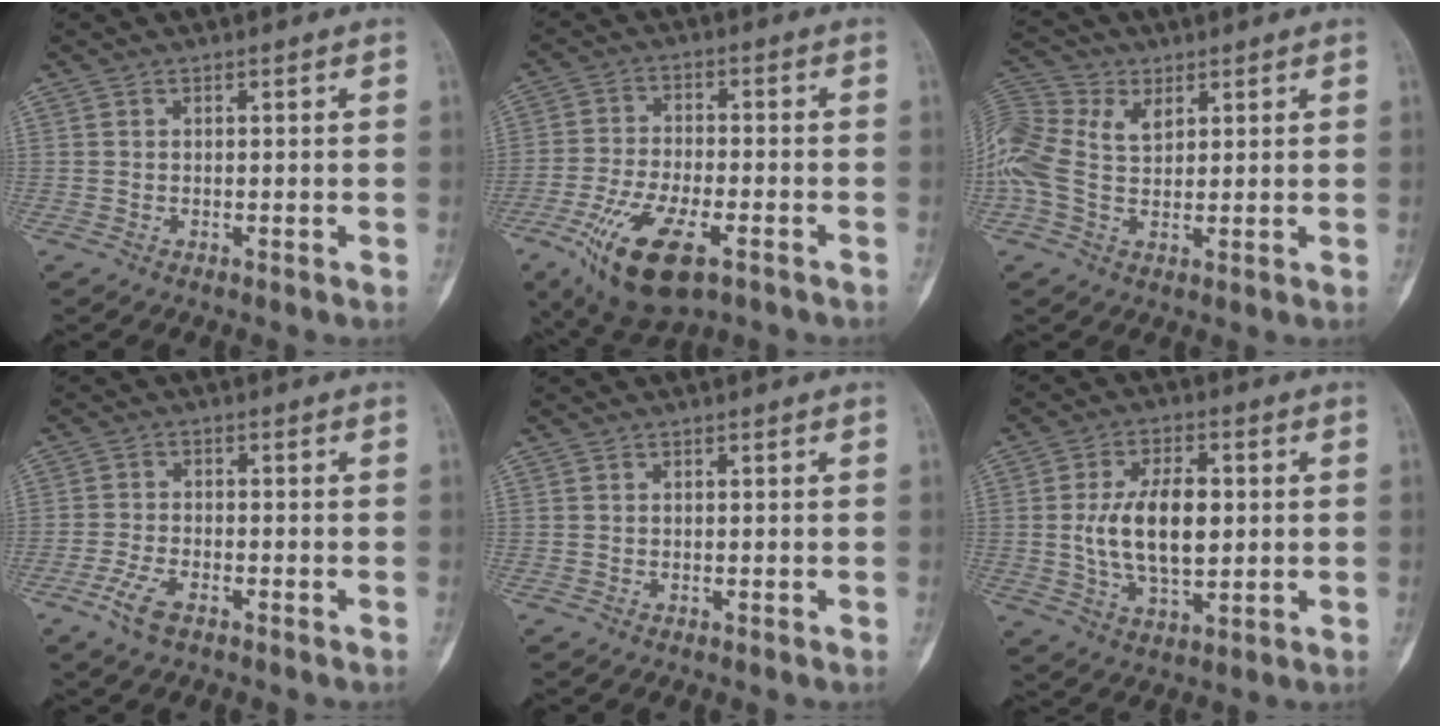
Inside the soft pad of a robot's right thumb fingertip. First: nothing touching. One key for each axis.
{"total": 15.0, "fx": -7.2, "fy": 6.3, "fz": 11.5, "tx": -0.223, "ty": 0.009, "tz": -0.119}
{"total": 14.0, "fx": 4.1, "fy": 9.4, "fz": 9.5, "tx": -0.230, "ty": 0.023, "tz": 0.073}
{"total": 4.6, "fx": -2.9, "fy": 2.0, "fz": 3.0, "tx": -0.071, "ty": 0.010, "tz": -0.056}
{"total": 0.0}
{"total": 12.8, "fx": 0.7, "fy": 6.9, "fz": 10.7, "tx": -0.179, "ty": 0.001, "tz": 0.018}